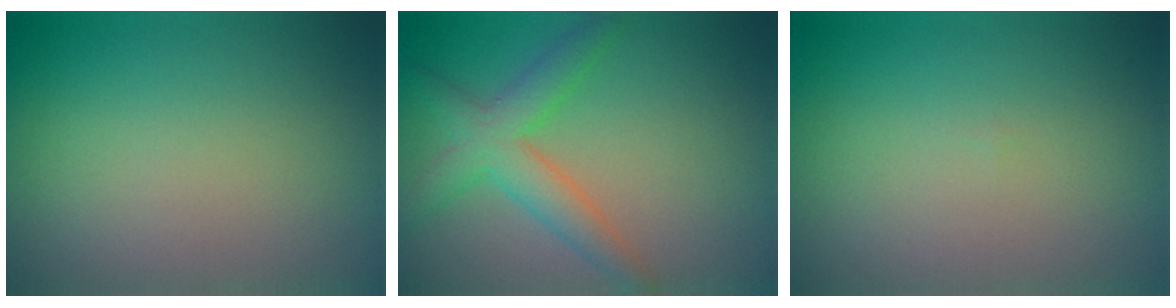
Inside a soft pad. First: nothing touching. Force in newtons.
{"total": 3.5, "press": 3.5, "slide": 0.2}
{"total": 0.0}